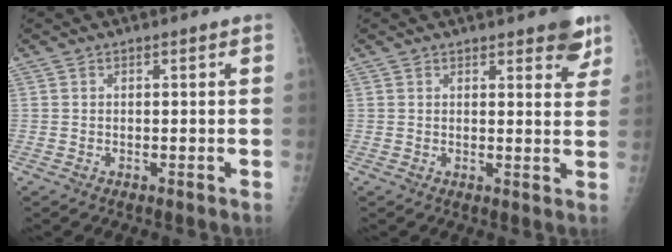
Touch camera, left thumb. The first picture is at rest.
{"total": 5.5, "force": [3.8, 2.0, 3.5], "torque": [-0.014, -0.018, 0.043]}